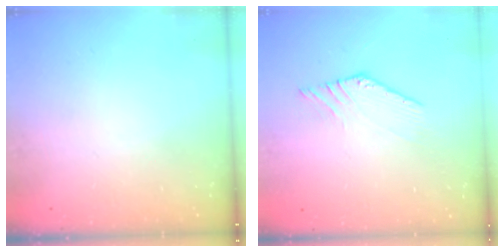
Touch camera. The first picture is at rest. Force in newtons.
{"total": 2.1, "press": 2.1, "slide": 0.2}